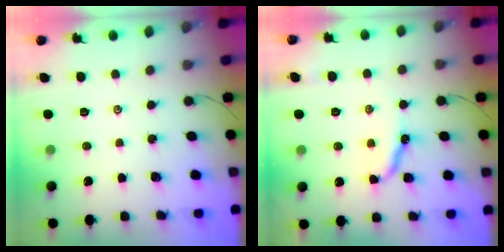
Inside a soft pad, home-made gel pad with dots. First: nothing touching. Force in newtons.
{"total": 9.3, "press": 9.3, "slide": 0.9}